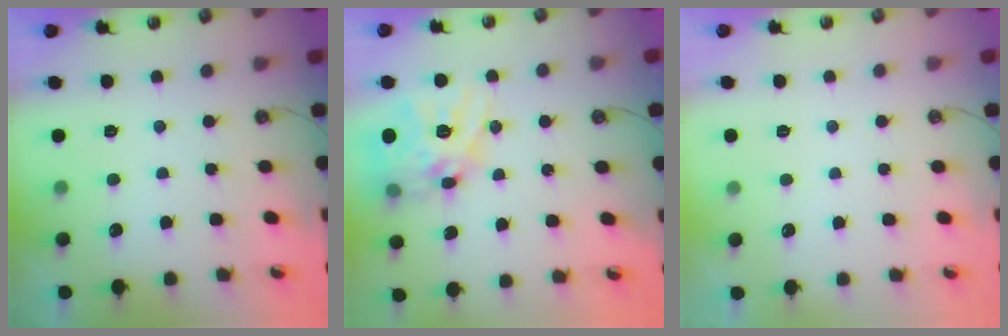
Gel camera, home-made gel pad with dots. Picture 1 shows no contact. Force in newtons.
{"total": 19.4, "press": 19.3, "slide": 1.9}
{"total": 0.0}